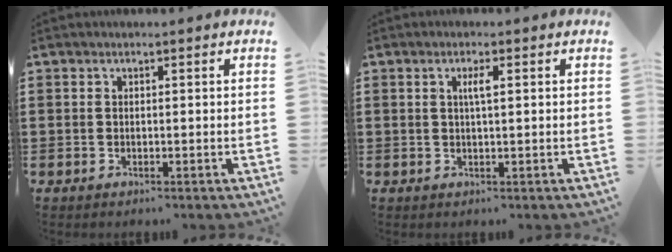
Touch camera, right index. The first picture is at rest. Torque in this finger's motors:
{"motor_torque": [0.10, -0.06, 0.06, 0.05]}